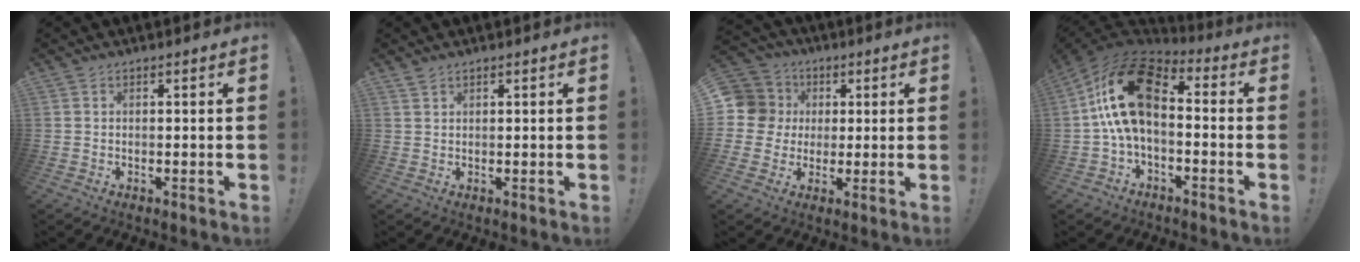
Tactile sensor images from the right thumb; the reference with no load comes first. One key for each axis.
{"total": 1.3, "fx": 1.1, "fy": 0.5, "fz": 0.5, "tx": -0.005, "ty": -0.002, "tz": 0.021}
{"total": 9.8, "fx": 1.1, "fy": 9.4, "fz": 2.4, "tx": -0.037, "ty": 0.003, "tz": 0.022}
{"total": 18.8, "fx": 2.6, "fy": 10.5, "fz": 15.4, "tx": -0.291, "ty": 0.011, "tz": 0.054}